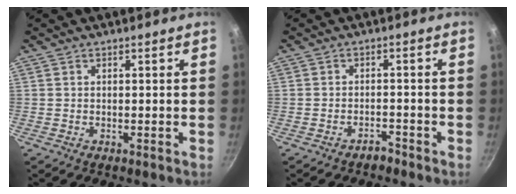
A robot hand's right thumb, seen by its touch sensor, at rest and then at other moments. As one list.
[{"total": 2.0, "force": [-1.9, 0.8, 0.3], "torque": [0.007, 0.027, -0.024]}]